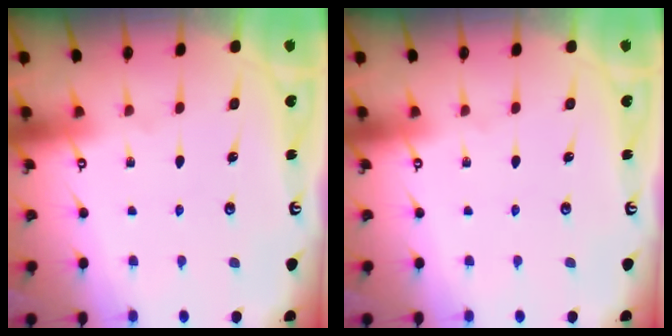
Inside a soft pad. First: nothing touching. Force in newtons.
{"total": 0.0}